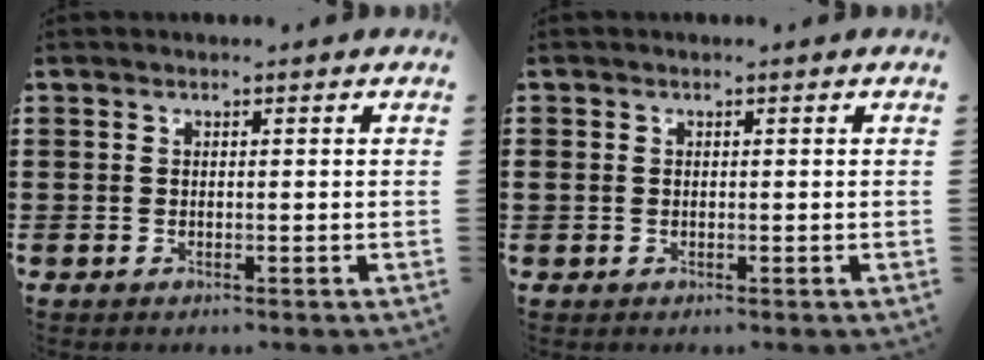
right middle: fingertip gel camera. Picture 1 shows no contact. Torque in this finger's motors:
{"motor_torque": [1.96, 0.18, 0.18, 0.08]}